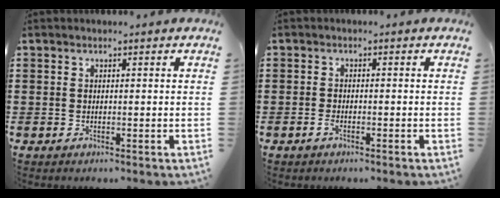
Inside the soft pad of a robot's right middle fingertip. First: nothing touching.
{"total": 1.3, "force": [-0.8, 0.4, 0.9], "torque": [-0.028, -0.005, -0.017]}